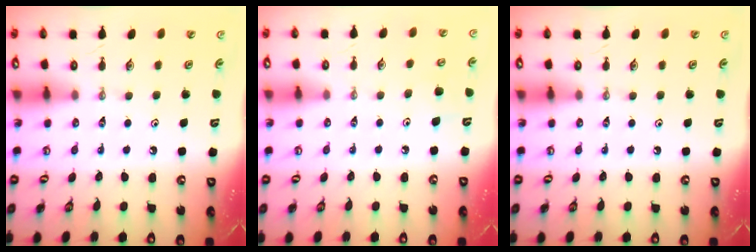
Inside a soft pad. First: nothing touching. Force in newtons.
{"total": 6.9, "press": 6.7, "slide": 1.6}
{"total": 0.0}